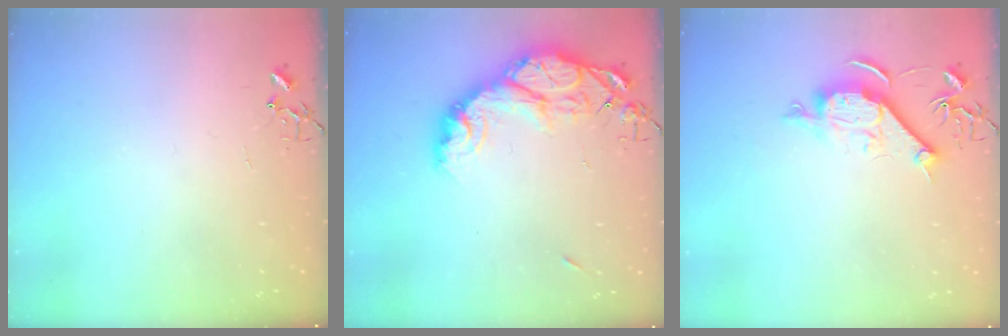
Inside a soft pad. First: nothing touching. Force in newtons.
{"total": 15.3, "press": 15.2, "slide": 1.3}
{"total": 10.4, "press": 10.4, "slide": 0.9}